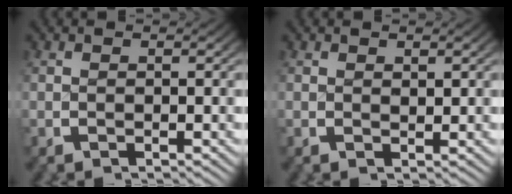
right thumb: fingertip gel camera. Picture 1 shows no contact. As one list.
[{"total": 0.7, "force": [0.6, 0.1, 0.2], "torque": [0.005, -0.002, 0.014]}]